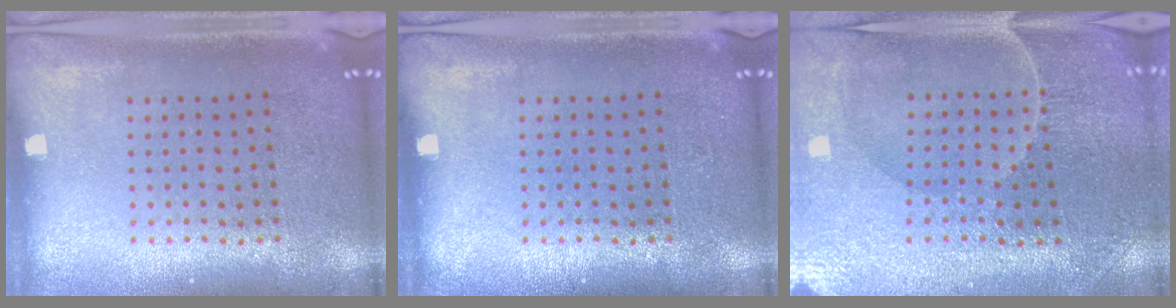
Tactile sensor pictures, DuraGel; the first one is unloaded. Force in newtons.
{"total": 0.0}
{"total": 1.9, "press": 1.9, "slide": 0.2}